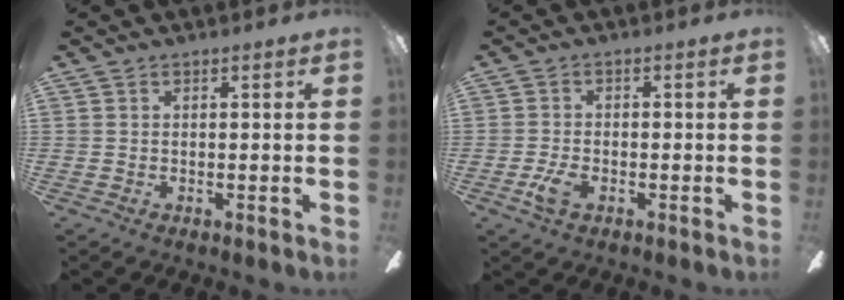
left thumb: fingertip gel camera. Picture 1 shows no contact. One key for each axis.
{"total": 4.6, "fx": -1.8, "fy": 2.5, "fz": 3.5, "tx": -0.079, "ty": 0.002, "tz": -0.036}